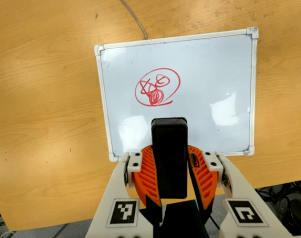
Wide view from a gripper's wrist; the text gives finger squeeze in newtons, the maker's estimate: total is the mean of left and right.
{"total": 10.7, "left": 8.8, "right": 12.7}